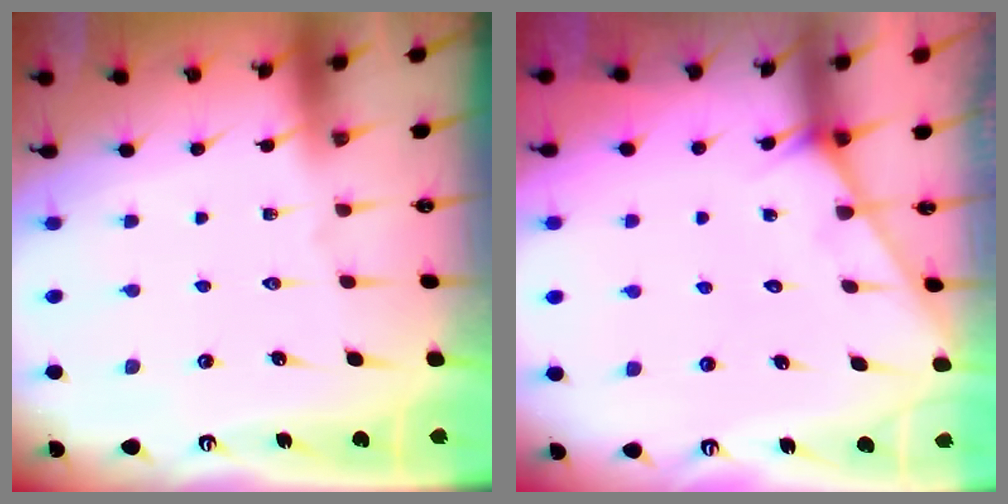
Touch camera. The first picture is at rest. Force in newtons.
{"total": 3.3, "press": 3.3, "slide": 0.3}